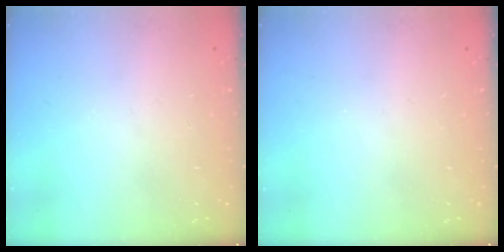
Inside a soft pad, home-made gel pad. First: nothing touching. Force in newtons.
{"total": 0.0}